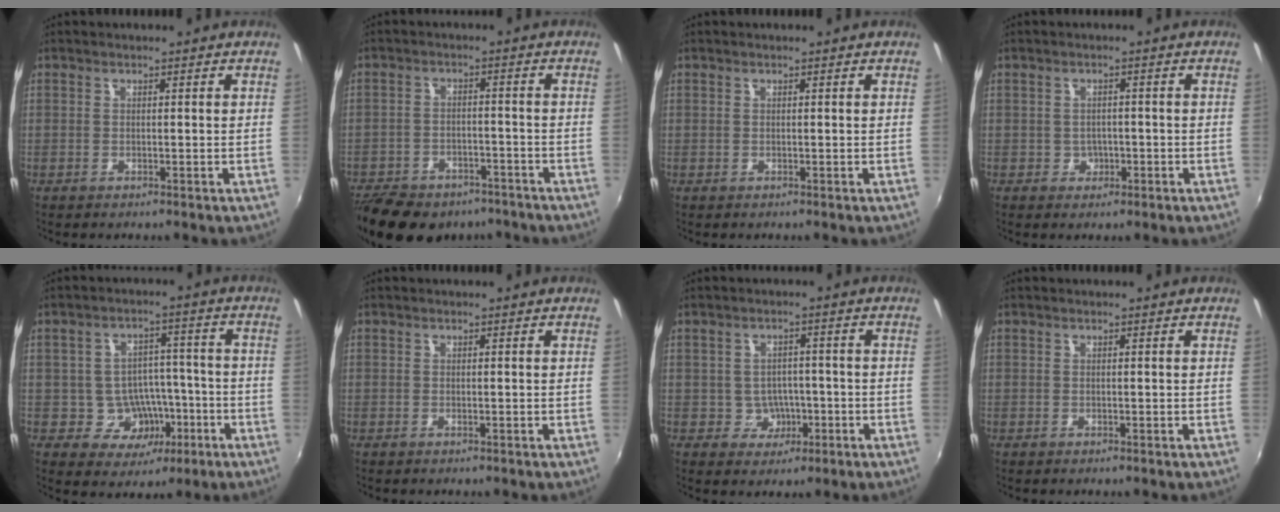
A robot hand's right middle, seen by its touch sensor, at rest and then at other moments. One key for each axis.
{"total": 17.9, "fx": -13.2, "fy": 9.2, "fz": 7.9, "tx": -0.185, "ty": -0.009, "tz": -0.186}
{"total": 0.0}
{"total": 2.7, "fx": -0.8, "fy": 2.5, "fz": 0.6, "tx": -0.011, "ty": 0.004, "tz": -0.007}
{"total": 8.7, "fx": -3.2, "fy": 7.4, "fz": 3.3, "tx": -0.066, "ty": 0.027, "tz": -0.023}
{"total": 0.0}
{"total": 4.6, "fx": -1.4, "fy": 4.2, "fz": 1.0, "tx": -0.026, "ty": 0.014, "tz": -0.008}
{"total": 0.0}